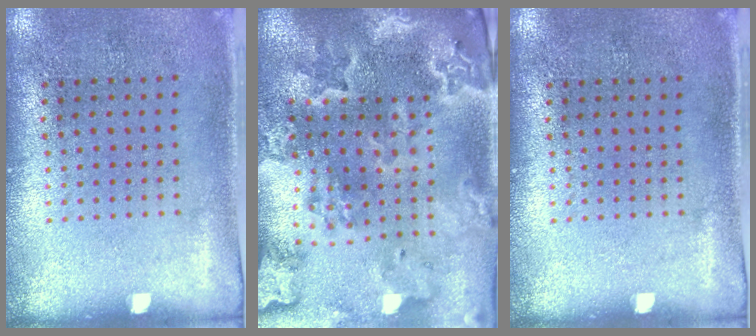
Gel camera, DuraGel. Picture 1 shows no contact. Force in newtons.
{"total": 4.4, "press": 3.6, "slide": 2.6}
{"total": 0.0}